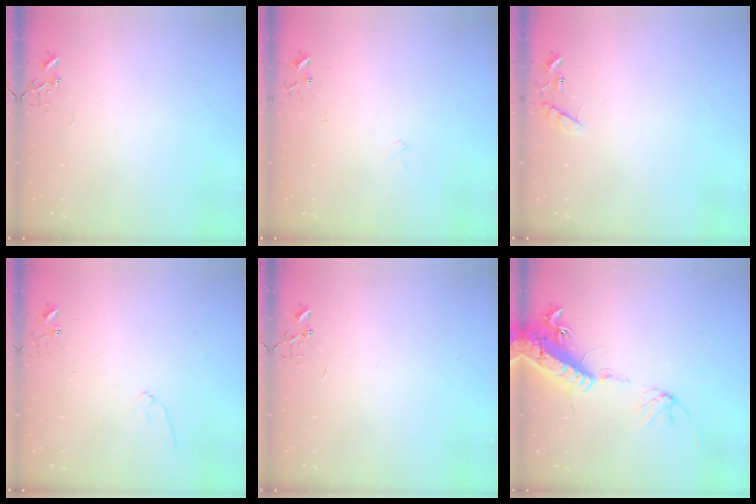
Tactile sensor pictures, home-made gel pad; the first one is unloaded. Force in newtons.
{"total": 7.6, "press": 7.6, "slide": 0.5}
{"total": 8.8, "press": 8.8, "slide": 0.4}
{"total": 6.5, "press": 6.5, "slide": 0.6}
{"total": 0.0}
{"total": 18.2, "press": 17.7, "slide": 4.2}